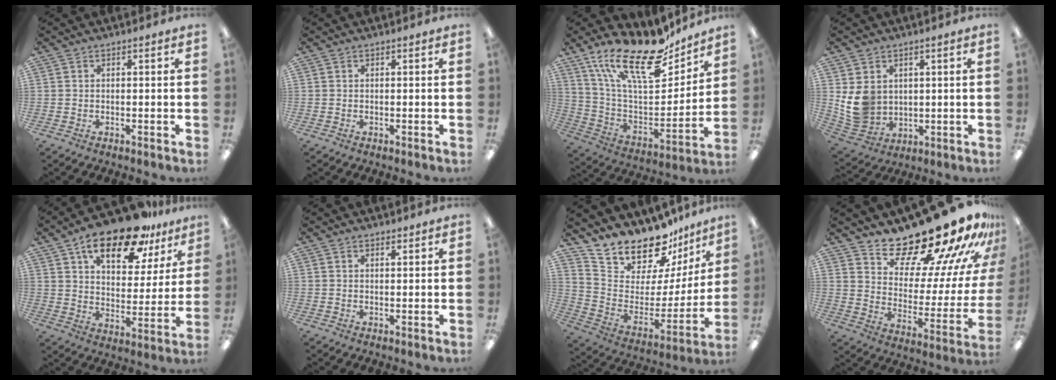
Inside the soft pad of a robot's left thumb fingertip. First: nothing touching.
{"total": 0.0}
{"total": 23.3, "force": [17.0, 8.2, 13.8], "torque": [-0.249, -0.112, 0.294]}
{"total": 8.7, "force": [1.6, 7.7, 3.7], "torque": [-0.092, -0.001, 0.038]}
{"total": 19.0, "force": [13.1, 7.9, 11.1], "torque": [-0.172, -0.068, 0.219]}
{"total": 0.9, "force": [0.8, 0.4, 0.3], "torque": [-0.006, 0.001, 0.016]}
{"total": 18.3, "force": [16.7, 6.5, 3.8], "torque": [-0.084, -0.147, 0.300]}
{"total": 21.4, "force": [19.0, 5.6, 7.9], "torque": [-0.099, -0.164, 0.318]}